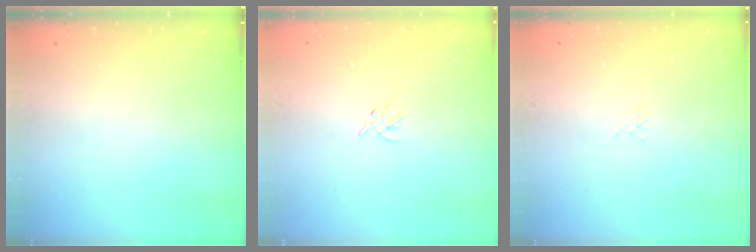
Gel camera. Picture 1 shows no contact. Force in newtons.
{"total": 2.3, "press": 2.2, "slide": 0.6}
{"total": 0.0}